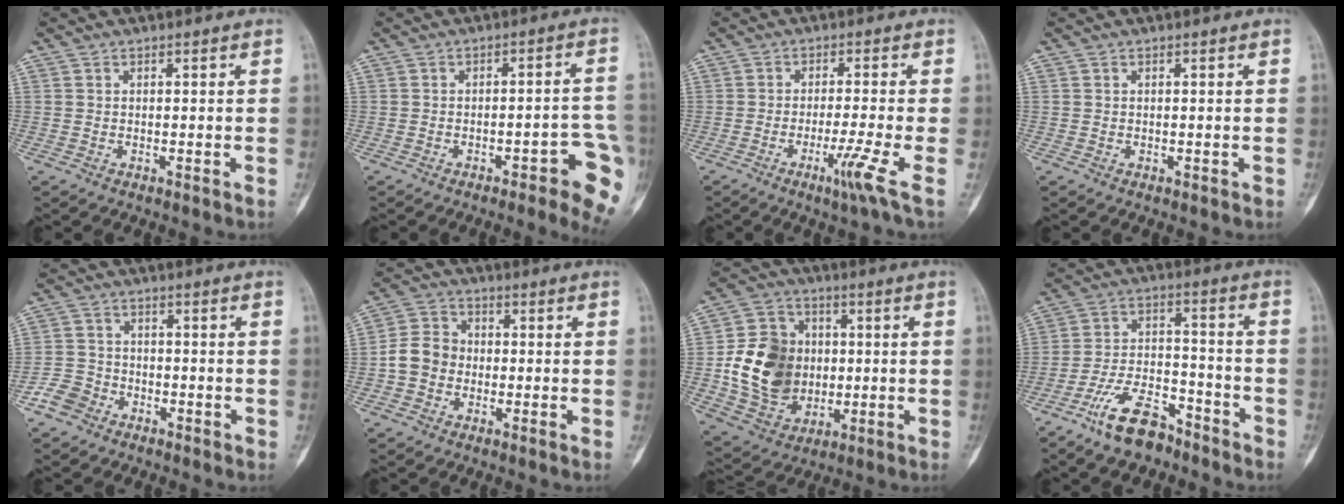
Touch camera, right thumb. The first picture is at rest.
{"total": 11.0, "force": [-5.1, 2.9, 9.3], "torque": [-0.086, 0.030, -0.058]}
{"total": 5.8, "force": [-2.7, -1.1, 5.0], "torque": [-0.094, -0.003, -0.052]}
{"total": 0.0}
{"total": 5.2, "force": [-3.3, 3.9, 1.1], "torque": [-0.003, 0.024, -0.069]}
{"total": 7.4, "force": [-1.3, 6.4, 3.6], "torque": [-0.048, 0.025, -0.037]}
{"total": 17.7, "force": [-0.5, 14.2, 10.6], "torque": [-0.154, 0.009, 0.001]}
{"total": 11.9, "force": [-8.7, 5.3, 6.2], "torque": [-0.102, 0.067, -0.162]}